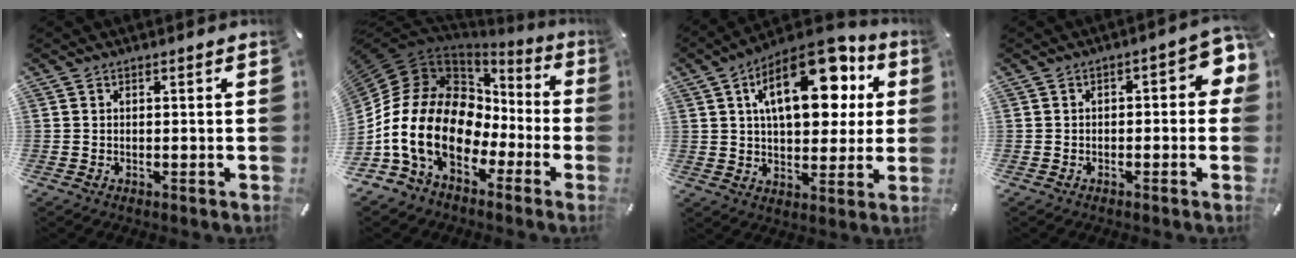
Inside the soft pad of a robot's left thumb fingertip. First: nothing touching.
{"total": 21.0, "force": [-2.8, 14.5, 15.0], "torque": [-0.344, -0.014, -0.045]}
{"total": 20.5, "force": [8.4, 11.0, 15.1], "torque": [-0.227, -0.037, 0.136]}
{"total": 5.4, "force": [-0.5, 2.7, 4.6], "torque": [-0.060, 0.006, -0.014]}